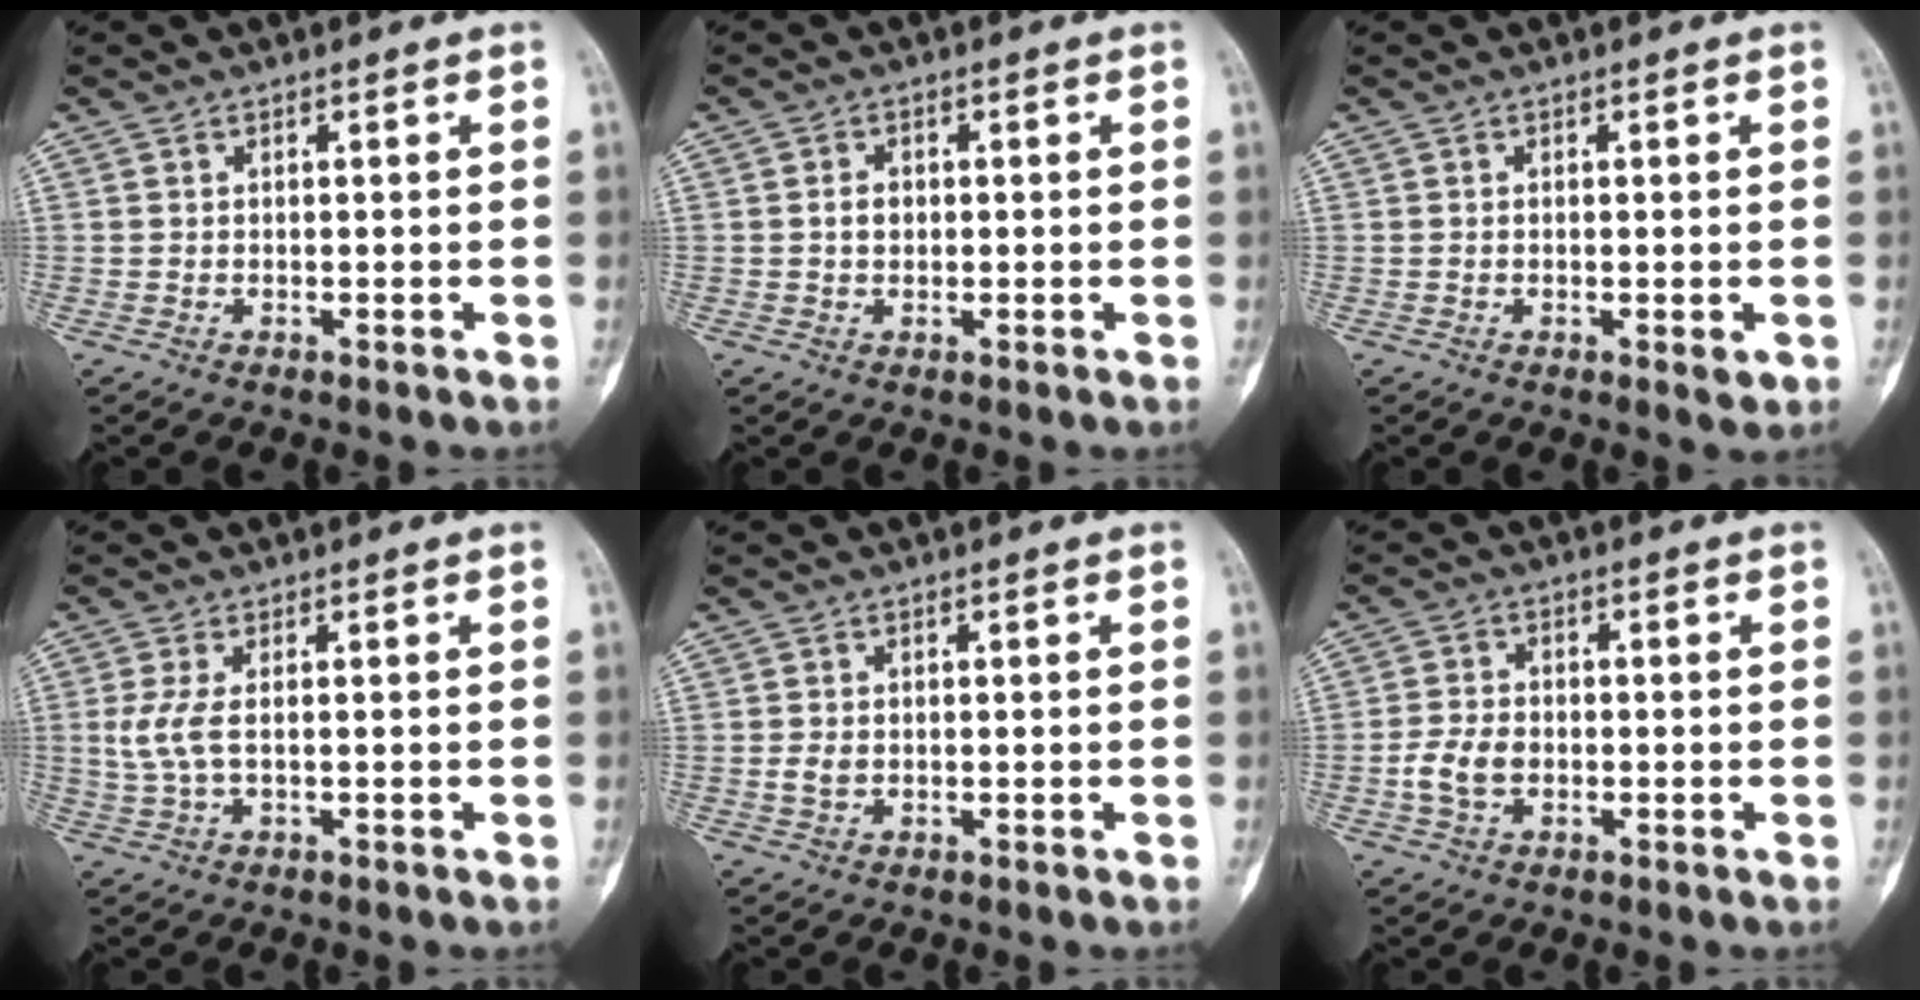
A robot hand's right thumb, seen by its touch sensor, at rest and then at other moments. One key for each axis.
{"total": 2.1, "fx": 0.1, "fy": 1.6, "fz": 1.3, "tx": -0.012, "ty": 0.005, "tz": 0.002}
{"total": 1.9, "fx": -0.5, "fy": 0.7, "fz": 1.7, "tx": -0.023, "ty": -0.005, "tz": -0.004}
{"total": 4.2, "fx": 0.2, "fy": 1.5, "fz": 3.9, "tx": -0.110, "ty": 0.001, "tz": 0.009}
{"total": 1.8, "fx": -0.1, "fy": 1.3, "fz": 1.2, "tx": -0.025, "ty": 0.001, "tz": -0.002}
{"total": 5.2, "fx": -1.3, "fy": 3.6, "fz": 3.6, "tx": -0.072, "ty": 0.011, "tz": -0.026}